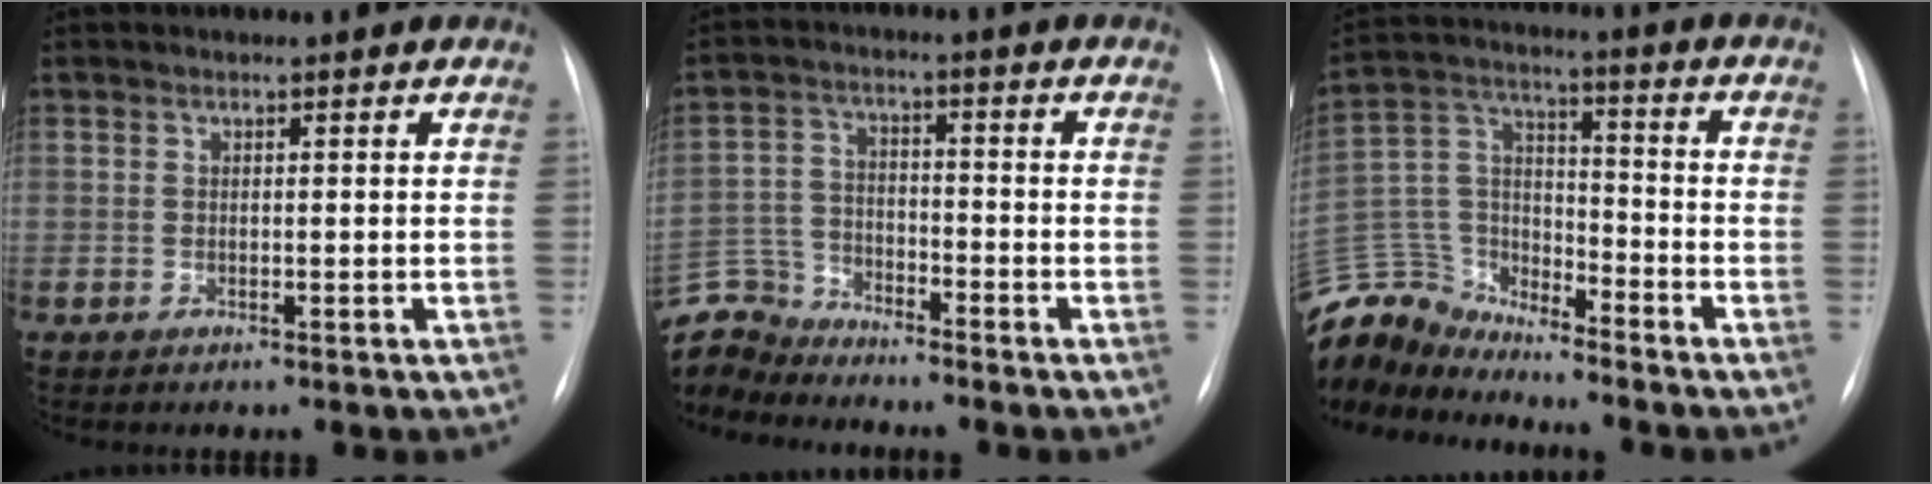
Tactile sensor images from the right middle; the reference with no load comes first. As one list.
[{"total": 9.1, "force": [-8.9, 1.8, -0.4], "torque": [-0.008, 0.016, -0.180]}, {"total": 14.2, "force": [-13.7, 3.5, 1.5], "torque": [-0.045, 0.044, -0.263]}]